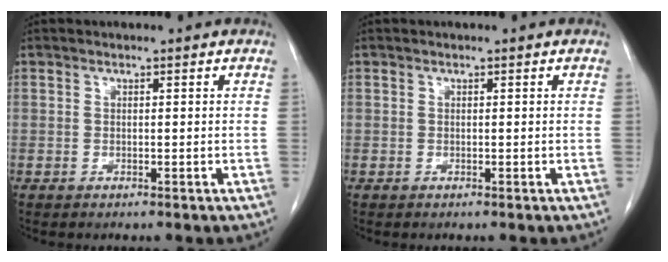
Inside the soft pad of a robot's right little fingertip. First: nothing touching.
{"total": 0.0}